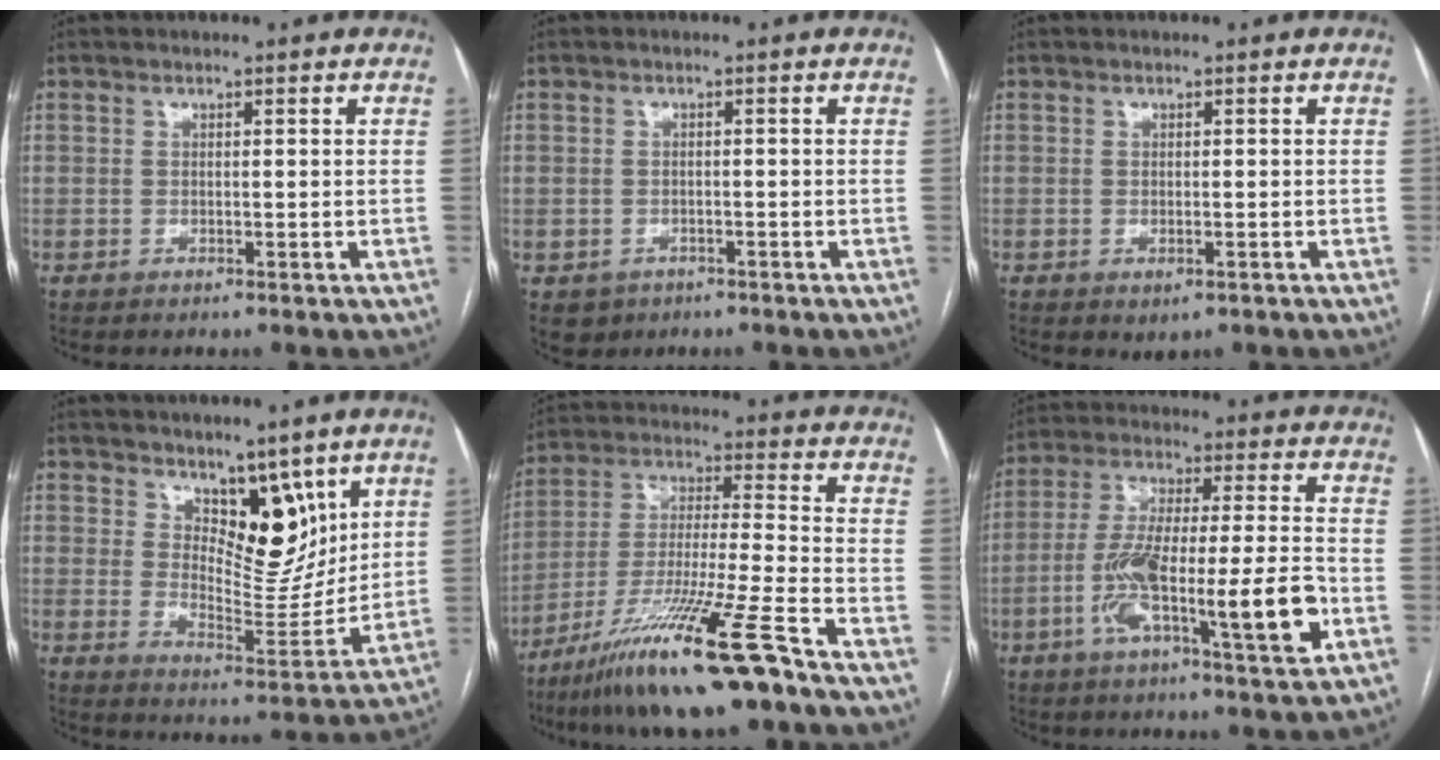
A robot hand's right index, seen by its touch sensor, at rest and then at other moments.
{"total": 3.4, "force": [-1.6, 3.0, 0.4], "torque": [-0.002, 0.007, -0.021]}
{"total": 1.6, "force": [-0.7, 0.8, 1.1], "torque": [-0.015, -0.003, -0.002]}
{"total": 9.6, "force": [5.9, 4.7, 6.0], "torque": [-0.085, -0.009, 0.106]}
{"total": 17.6, "force": [-11.9, -0.7, 13.0], "torque": [-0.262, -0.038, -0.218]}
{"total": 16.9, "force": [-5.2, 1.8, 16.0], "torque": [-0.271, 0.004, -0.084]}